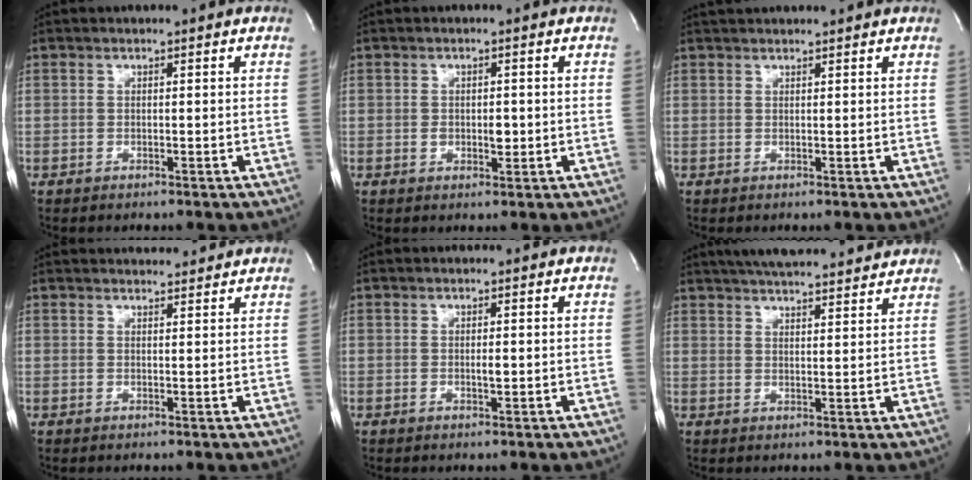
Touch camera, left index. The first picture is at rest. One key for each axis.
{"total": 2.4, "fx": -0.2, "fy": 1.5, "fz": 1.9, "tx": -0.030, "ty": 0.000, "tz": 0.001}
{"total": 3.9, "fx": 3.7, "fy": 0.3, "fz": 1.1, "tx": -0.016, "ty": 0.032, "tz": 0.055}
{"total": 6.1, "fx": 5.9, "fy": 0.9, "fz": 1.3, "tx": -0.018, "ty": 0.019, "tz": 0.072}
{"total": 1.0, "fx": -0.1, "fy": 0.3, "fz": 1.0, "tx": -0.018, "ty": -0.001, "tz": 0.000}
{"total": 16.3, "fx": 14.7, "fy": 2.5, "fz": 6.7, "tx": -0.109, "ty": 0.034, "tz": 0.204}